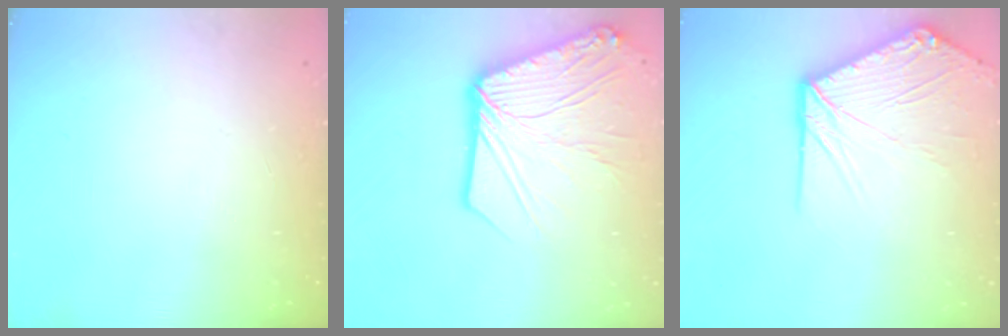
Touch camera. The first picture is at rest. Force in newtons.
{"total": 20.8, "press": 20.6, "slide": 2.7}
{"total": 13.6, "press": 13.5, "slide": 1.4}